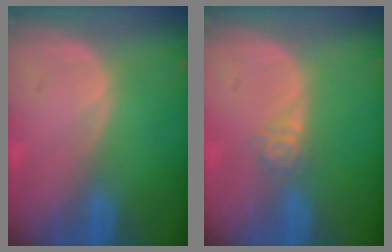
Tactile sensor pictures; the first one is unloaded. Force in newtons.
{"total": 3.0, "press": 2.5, "slide": 1.7}